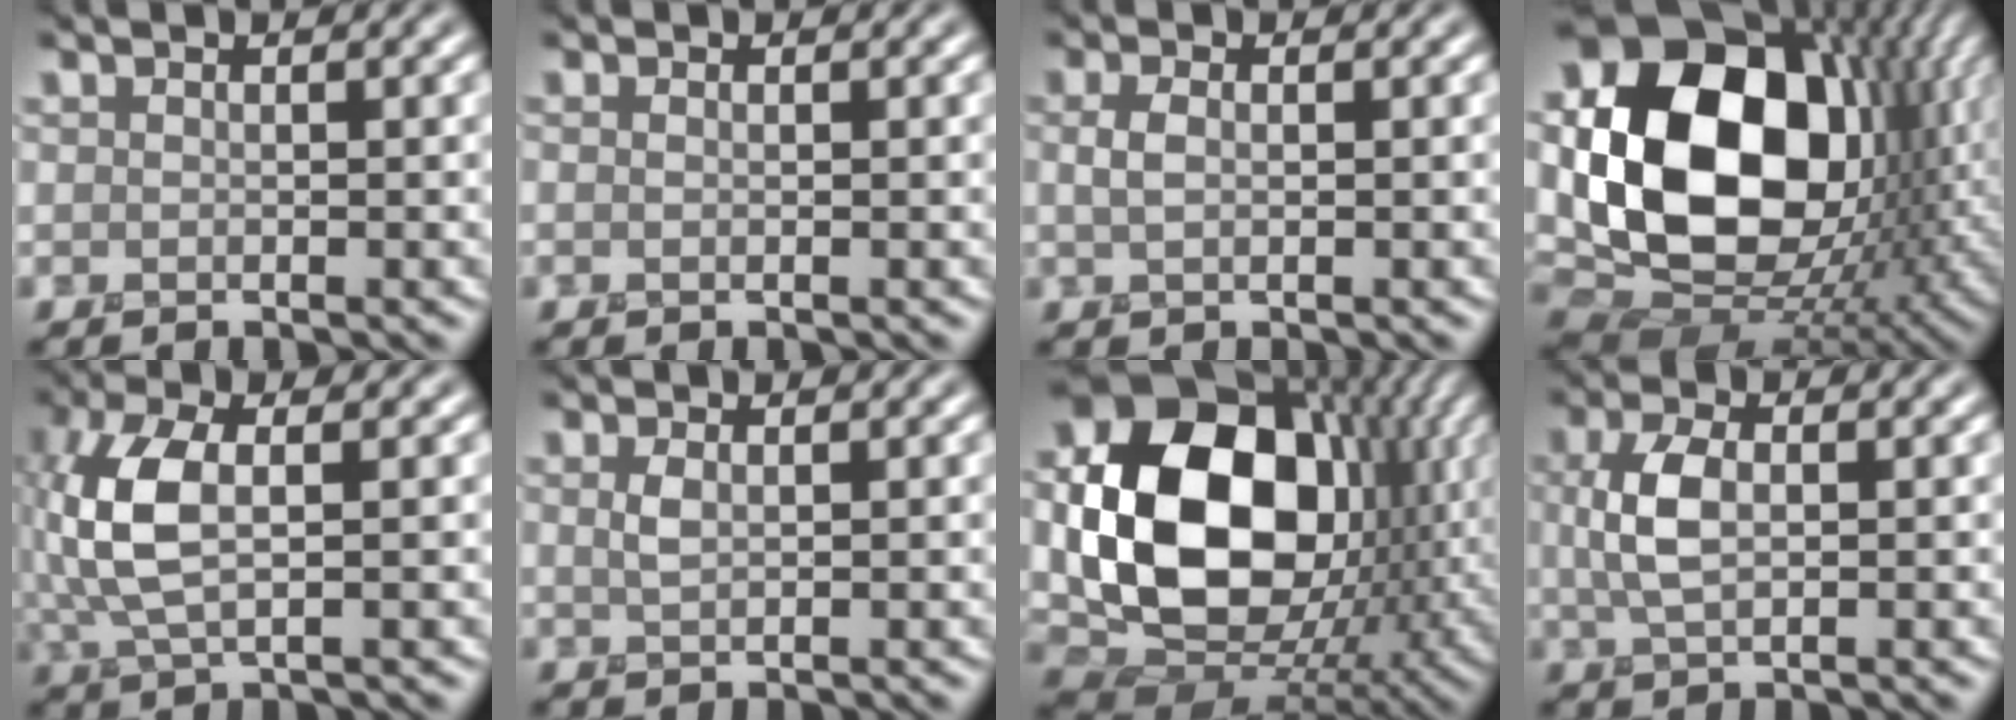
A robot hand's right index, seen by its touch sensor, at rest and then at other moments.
{"total": 0.0}
{"total": 1.2, "force": [0.0, 0.6, 1.1], "torque": [-0.031, 0.000, -0.002]}
{"total": 19.5, "force": [2.0, 13.5, 13.9], "torque": [-0.307, -0.010, 0.048]}
{"total": 6.7, "force": [0.3, 3.0, 6.0], "torque": [-0.149, 0.011, -0.002]}
{"total": 1.0, "force": [0.2, 0.4, 0.8], "torque": [-0.026, -0.001, 0.008]}
{"total": 17.4, "force": [1.6, 13.0, 11.4], "torque": [-0.234, -0.019, 0.035]}
{"total": 3.7, "force": [0.4, 1.9, 3.1], "torque": [-0.077, 0.002, 0.006]}